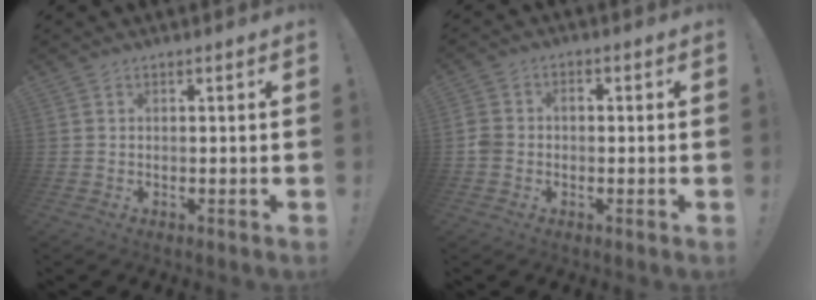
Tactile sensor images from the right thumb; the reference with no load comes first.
{"total": 3.9, "force": [-1.5, 3.0, 2.0], "torque": [-0.050, 0.010, -0.030]}